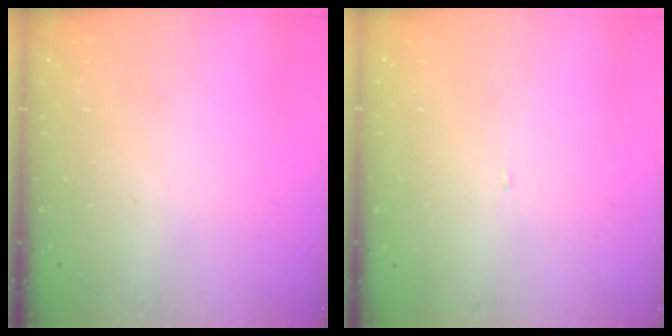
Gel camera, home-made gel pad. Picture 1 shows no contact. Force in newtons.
{"total": 3.0, "press": 3.0, "slide": 0.2}